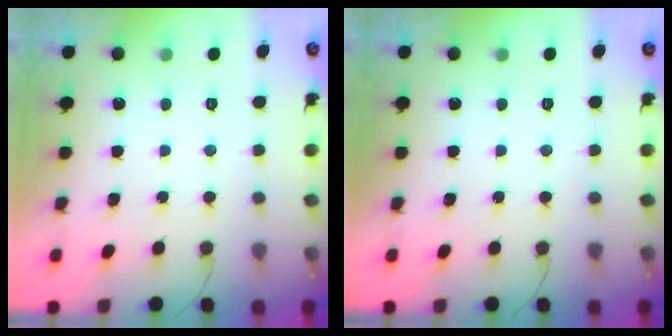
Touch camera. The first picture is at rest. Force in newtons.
{"total": 0.0}